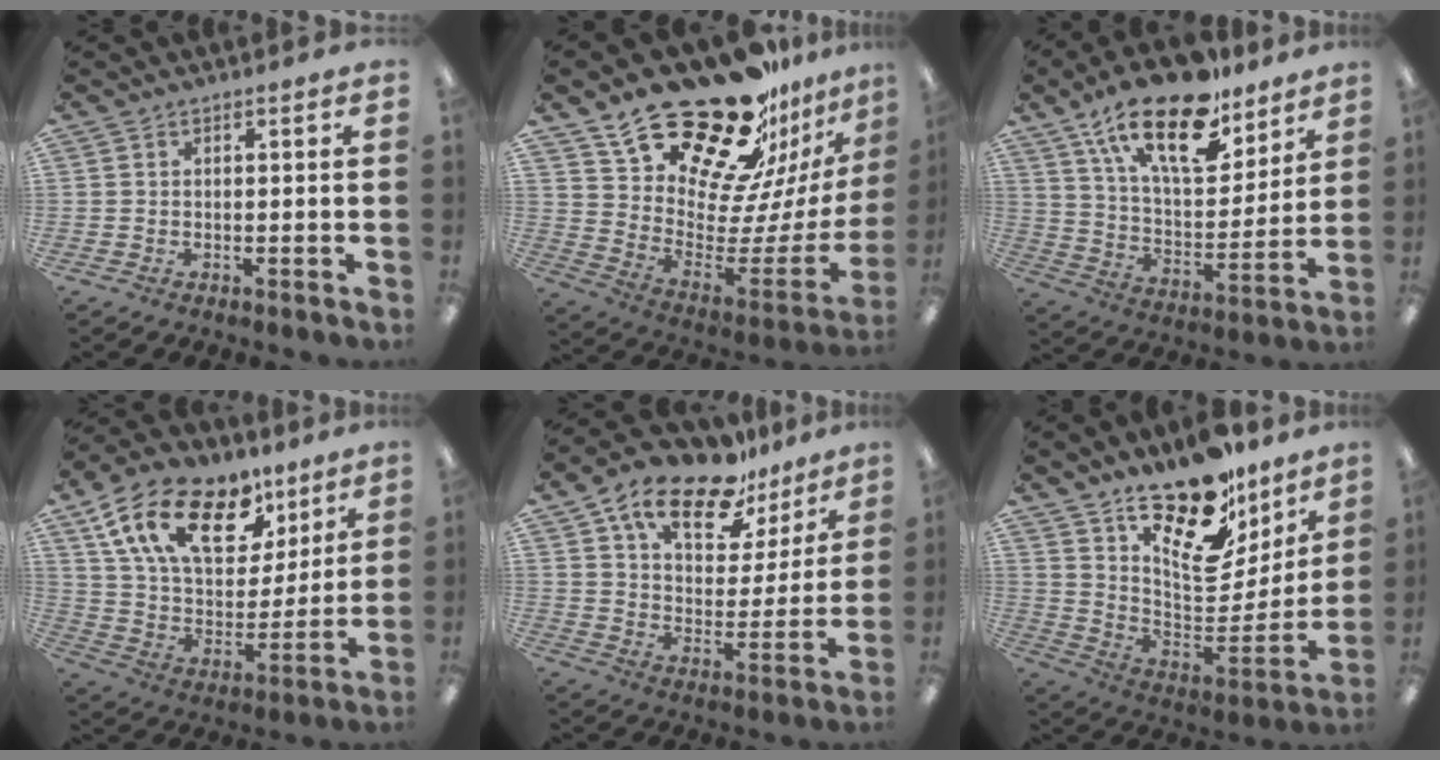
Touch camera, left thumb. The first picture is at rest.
{"total": 26.5, "force": [20.4, 10.8, 13.0], "torque": [-0.201, -0.151, 0.369]}
{"total": 22.3, "force": [15.3, 9.2, 13.4], "torque": [-0.227, -0.085, 0.266]}
{"total": 20.7, "force": [11.0, 11.9, 12.8], "torque": [-0.234, -0.033, 0.200]}
{"total": 18.1, "force": [13.0, 8.5, 9.3], "torque": [-0.161, -0.075, 0.227]}
{"total": 20.9, "force": [14.9, 9.3, 11.3], "torque": [-0.164, -0.116, 0.260]}